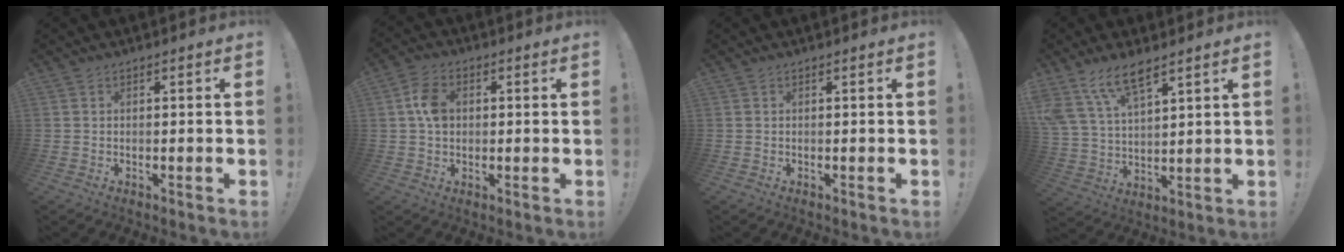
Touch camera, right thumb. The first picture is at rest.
{"total": 7.5, "force": [1.0, 5.4, 5.1], "torque": [-0.087, 0.003, 0.018]}
{"total": 0.0}
{"total": 11.1, "force": [8.3, 4.2, 6.2], "torque": [-0.126, -0.037, 0.157]}